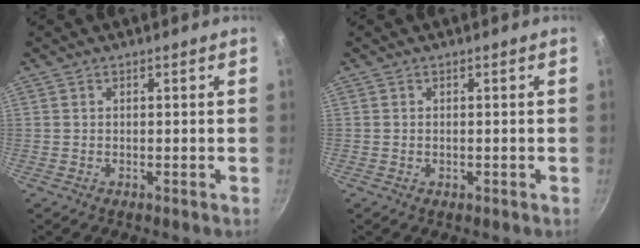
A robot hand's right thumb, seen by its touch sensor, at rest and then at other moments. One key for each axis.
{"total": 0.6, "fx": -0.1, "fy": 0.4, "fz": 0.4, "tx": -0.004, "ty": 0.001, "tz": -0.002}